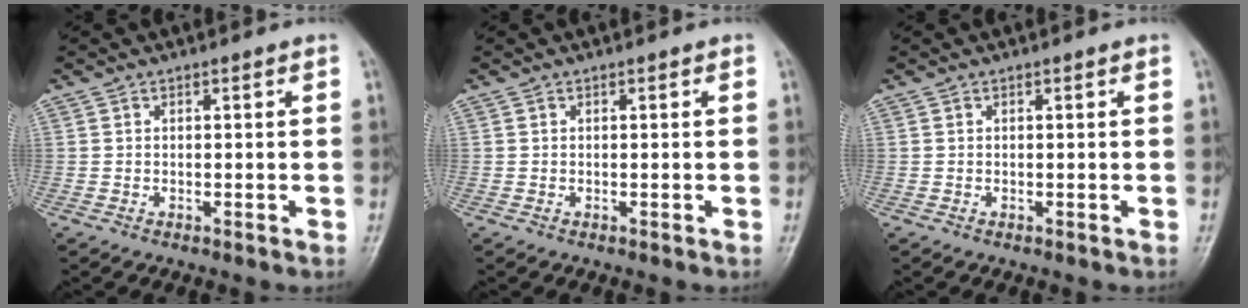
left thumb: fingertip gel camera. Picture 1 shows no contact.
{"total": 0.0}
{"total": 0.0}